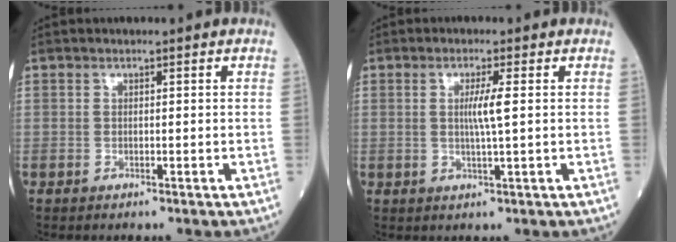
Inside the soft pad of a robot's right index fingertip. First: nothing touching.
{"total": 3.4, "force": [0.5, -0.5, 3.3], "torque": [-0.067, -0.005, 0.010]}